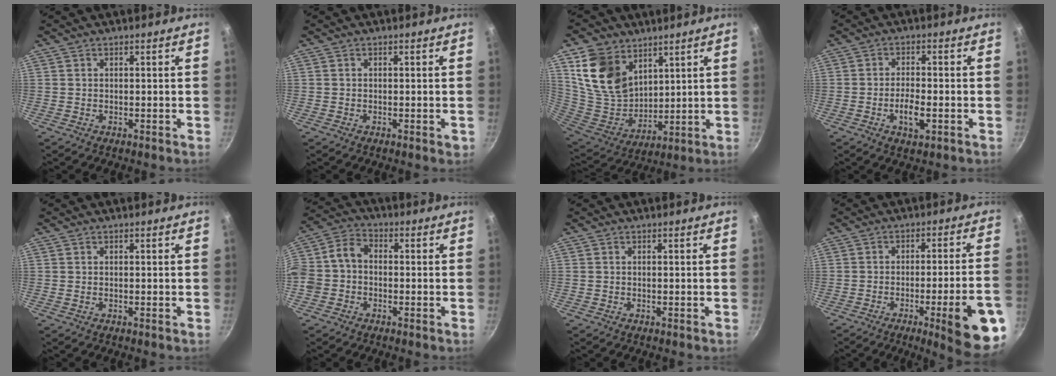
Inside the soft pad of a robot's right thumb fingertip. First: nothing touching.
{"total": 0.8, "force": [-0.3, 0.3, 0.7], "torque": [-0.006, 0.001, -0.005]}
{"total": 15.7, "force": [8.3, 10.8, 7.8], "torque": [-0.130, -0.052, 0.174]}
{"total": 5.1, "force": [-1.7, 1.8, 4.4], "torque": [-0.078, 0.008, -0.031]}
{"total": 0.0}
{"total": 8.3, "force": [-1.4, 6.4, 5.1], "torque": [-0.092, 0.034, -0.046]}
{"total": 0.0}
{"total": 15.3, "force": [-6.4, 2.3, 13.7], "torque": [-0.164, 0.029, -0.081]}